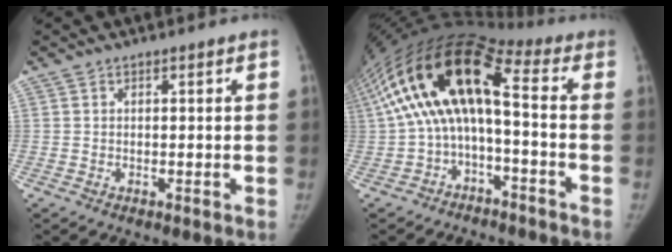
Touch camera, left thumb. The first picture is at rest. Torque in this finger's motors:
{"motor_torque": [0.94, 1.08, 2.74, -0.04, 1.05]}